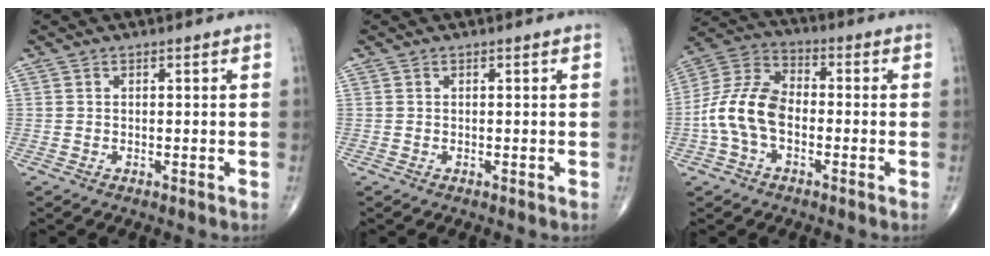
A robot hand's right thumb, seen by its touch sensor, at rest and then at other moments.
{"total": 0.0}
{"total": 12.1, "force": [-2.5, 7.7, 9.0], "torque": [-0.176, 0.038, -0.058]}